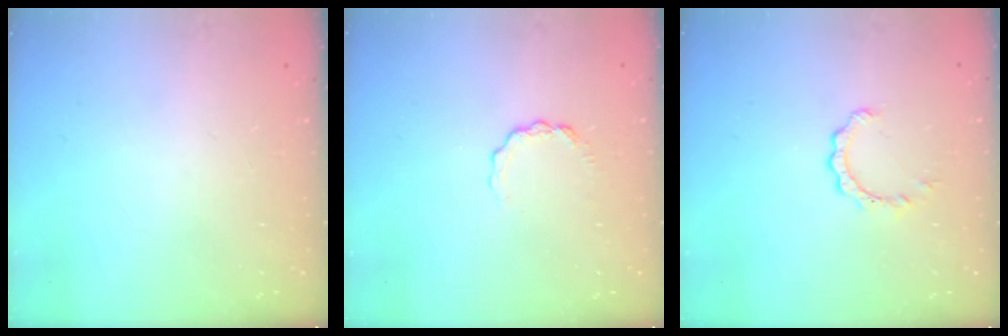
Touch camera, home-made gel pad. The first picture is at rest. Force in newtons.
{"total": 3.9, "press": 3.9, "slide": 0.5}
{"total": 2.2, "press": 2.2, "slide": 0.1}